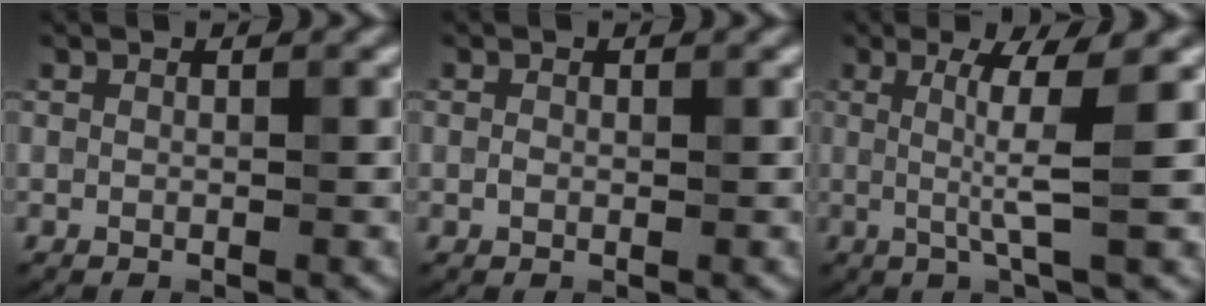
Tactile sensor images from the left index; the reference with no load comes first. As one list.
[{"total": 0.6, "force": [0.0, 0.5, 0.4], "torque": [-0.008, -0.001, -0.001]}, {"total": 4.5, "force": [0.6, 0.4, 4.5], "torque": [-0.079, -0.002, 0.012]}]